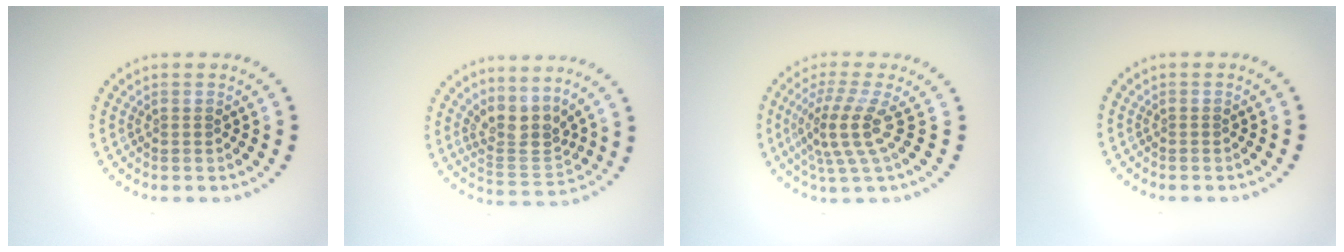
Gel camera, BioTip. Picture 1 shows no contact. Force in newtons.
{"total": 3.3, "press": 2.5, "slide": 2.1}
{"total": 3.8, "press": 2.7, "slide": 2.7}
{"total": 0.0}